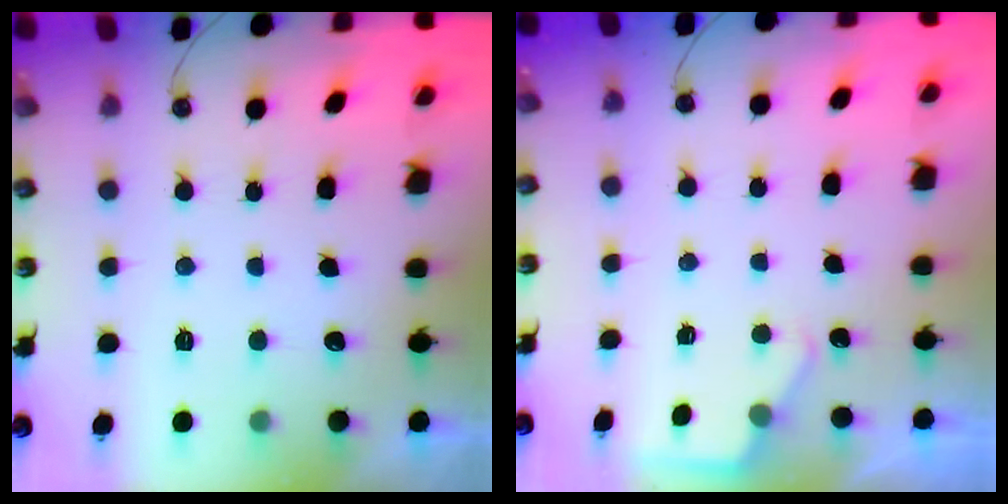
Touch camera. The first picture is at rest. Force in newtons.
{"total": 2.7, "press": 2.7, "slide": 0.4}